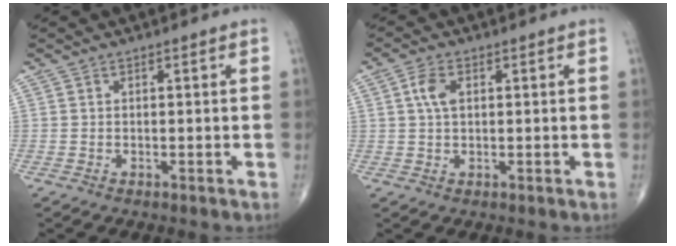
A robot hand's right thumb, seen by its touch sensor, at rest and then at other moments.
{"total": 4.0, "force": [1.1, 2.2, 3.1], "torque": [-0.068, 0.003, 0.019]}